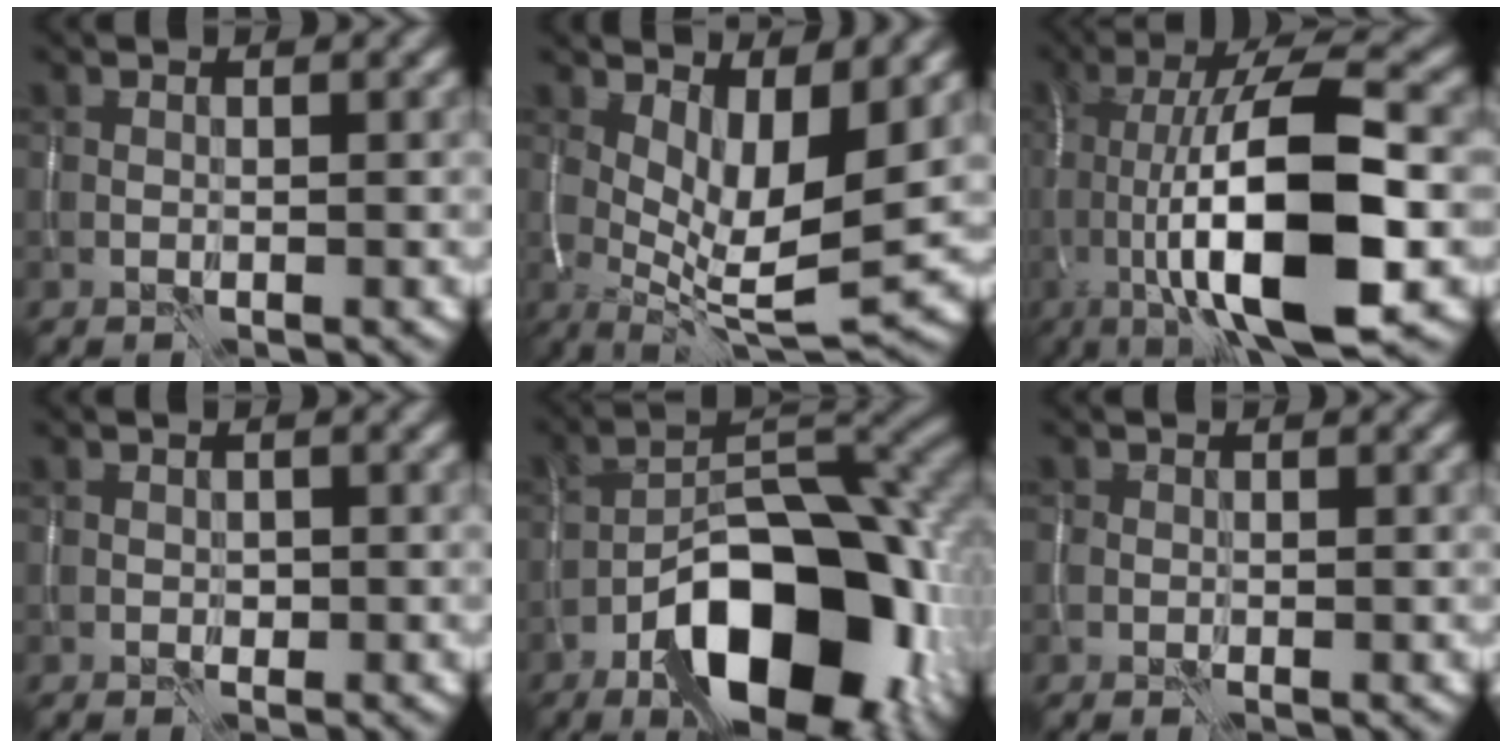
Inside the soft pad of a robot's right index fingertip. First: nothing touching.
{"total": 7.2, "force": [1.6, 2.2, 6.6], "torque": [-0.119, -0.015, 0.037]}
{"total": 13.4, "force": [-2.5, 3.7, 12.6], "torque": [-0.192, 0.007, -0.048]}
{"total": 0.7, "force": [-0.2, 0.6, 0.3], "torque": [-0.003, -0.002, 0.000]}
{"total": 14.1, "force": [-7.2, 6.2, 10.4], "torque": [-0.150, 0.006, -0.125]}
{"total": 0.5, "force": [-0.1, 0.5, 0.2], "torque": [-0.001, -0.002, -0.003]}